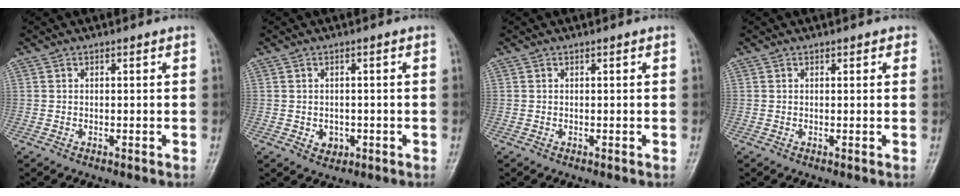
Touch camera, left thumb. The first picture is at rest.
{"total": 2.5, "force": [-0.6, 2.1, 1.2], "torque": [-0.008, 0.002, -0.002]}
{"total": 0.0}
{"total": 1.1, "force": [0.6, 0.7, 0.7], "torque": [0.003, 0.000, 0.003]}